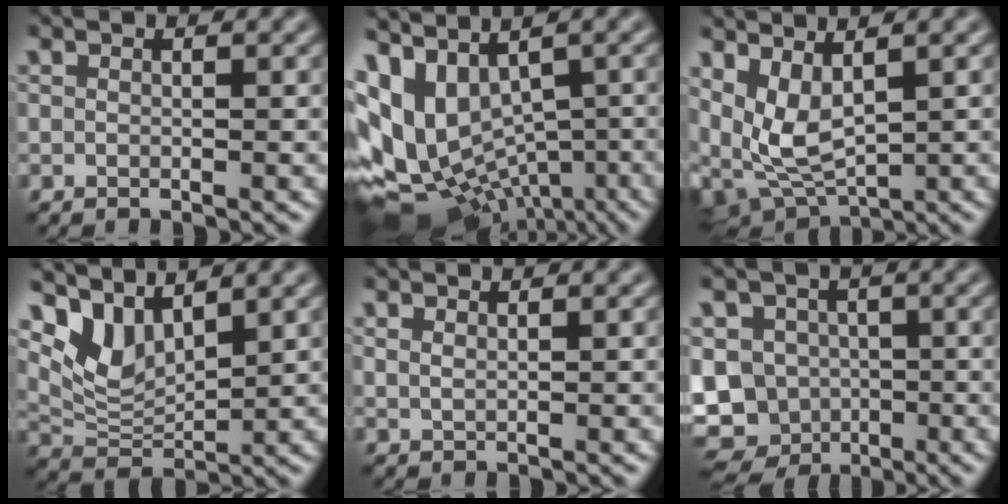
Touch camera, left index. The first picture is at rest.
{"total": 10.8, "force": [-0.3, 7.5, 7.9], "torque": [-0.148, -0.002, 0.036]}
{"total": 4.4, "force": [0.7, 2.0, 3.9], "torque": [-0.100, -0.006, 0.022]}
{"total": 4.1, "force": [3.1, 1.6, 2.1], "torque": [-0.058, -0.009, 0.064]}
{"total": 0.7, "force": [0.5, 0.2, 0.3], "torque": [-0.010, -0.005, 0.012]}
{"total": 10.1, "force": [-3.0, 8.7, 4.0], "torque": [-0.068, 0.002, -0.077]}